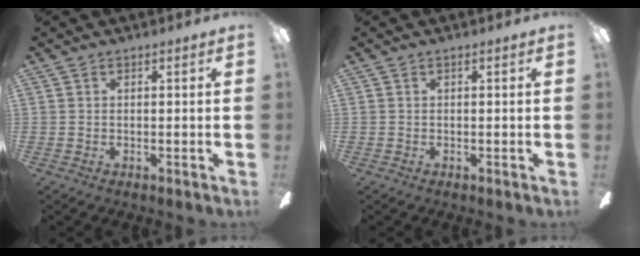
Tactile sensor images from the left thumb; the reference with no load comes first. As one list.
[{"total": 0.0}]